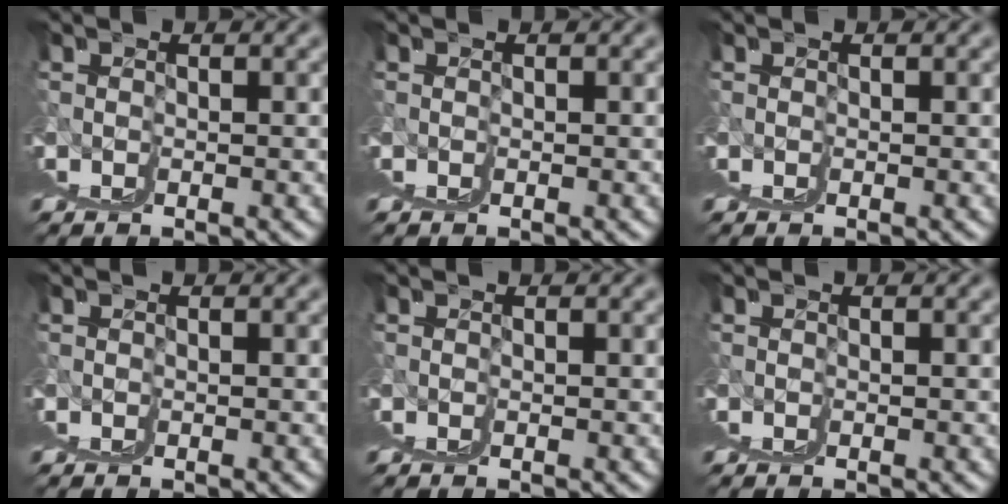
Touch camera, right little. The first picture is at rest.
{"total": 0.0}
{"total": 0.0}
{"total": 0.0}
{"total": 0.0}
{"total": 0.0}